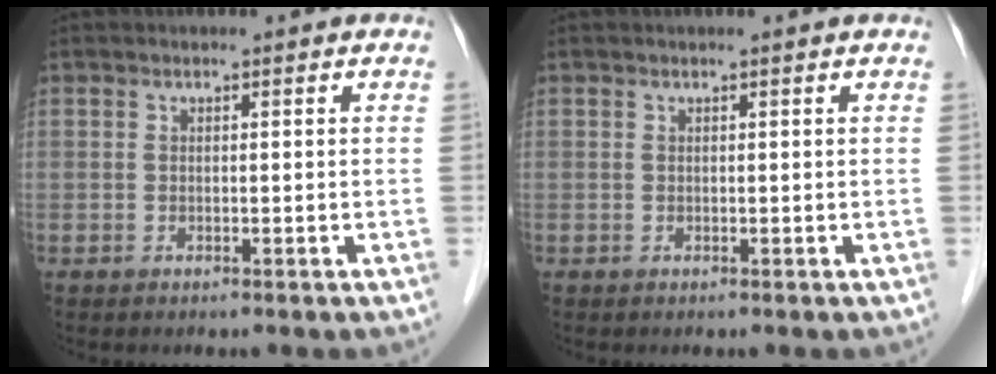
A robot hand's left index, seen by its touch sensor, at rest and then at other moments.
{"total": 0.5, "force": [0.5, -0.1, 0.2], "torque": [-0.005, 0.004, 0.011]}